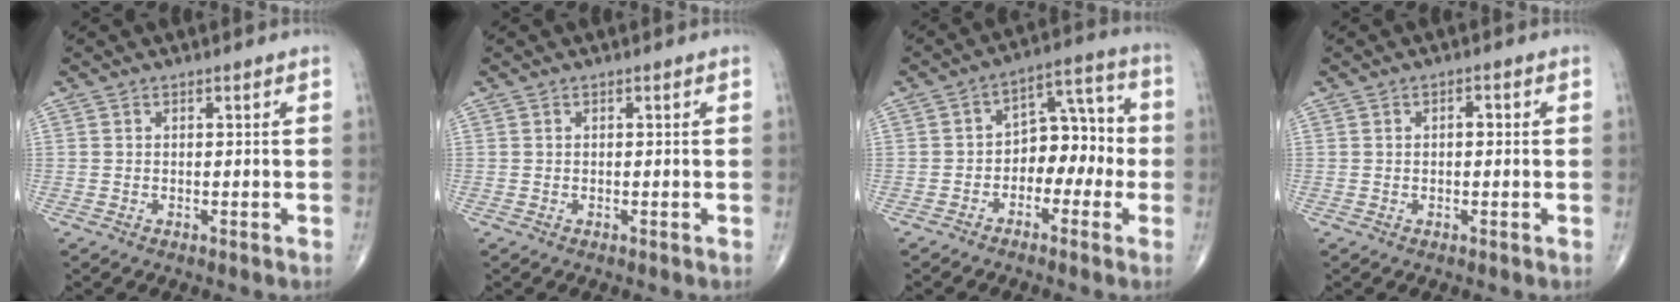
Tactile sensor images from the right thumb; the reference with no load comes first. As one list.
[{"total": 0.0}, {"total": 9.8, "force": [-2.1, 6.5, 7.0], "torque": [-0.060, 0.049, -0.045]}, {"total": 1.4, "force": [0.1, 0.8, 1.1], "torque": [-0.010, 0.005, -0.002]}]